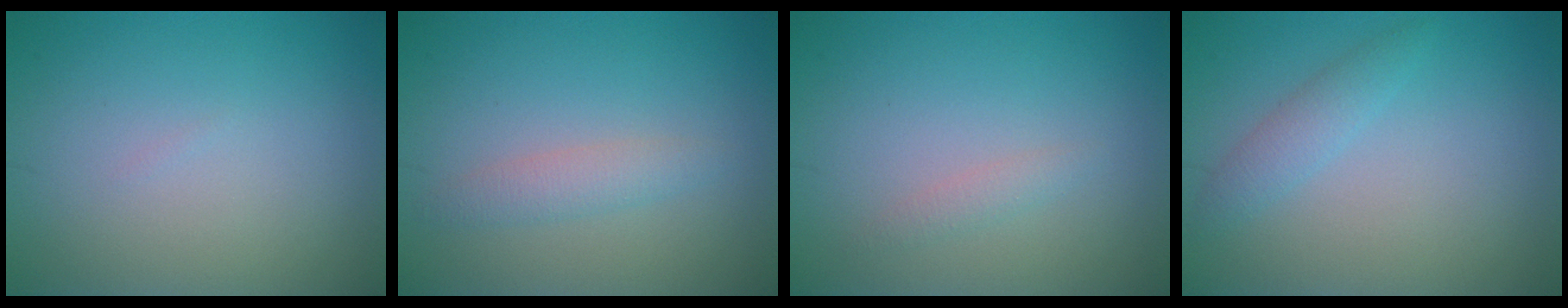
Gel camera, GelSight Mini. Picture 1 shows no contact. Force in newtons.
{"total": 1.9, "press": 1.9, "slide": 0.0}
{"total": 0.9, "press": 0.9, "slide": 0.1}
{"total": 1.8, "press": 1.8, "slide": 0.1}